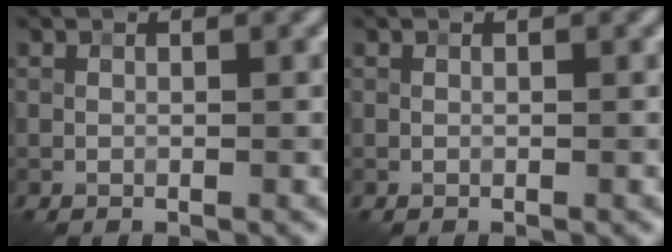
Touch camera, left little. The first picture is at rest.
{"total": 0.0}